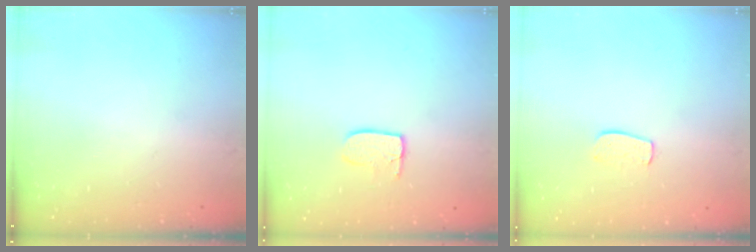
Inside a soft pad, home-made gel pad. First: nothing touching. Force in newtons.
{"total": 5.9, "press": 5.9, "slide": 0.4}
{"total": 6.9, "press": 6.8, "slide": 0.4}